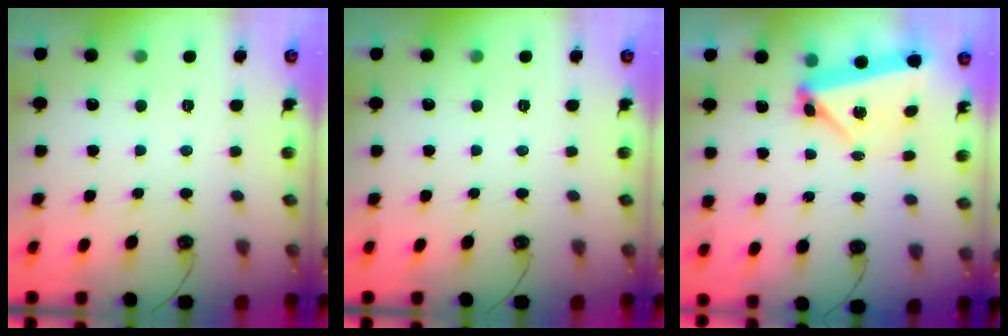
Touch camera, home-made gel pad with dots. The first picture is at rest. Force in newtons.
{"total": 0.0}
{"total": 5.5, "press": 5.5, "slide": 0.2}